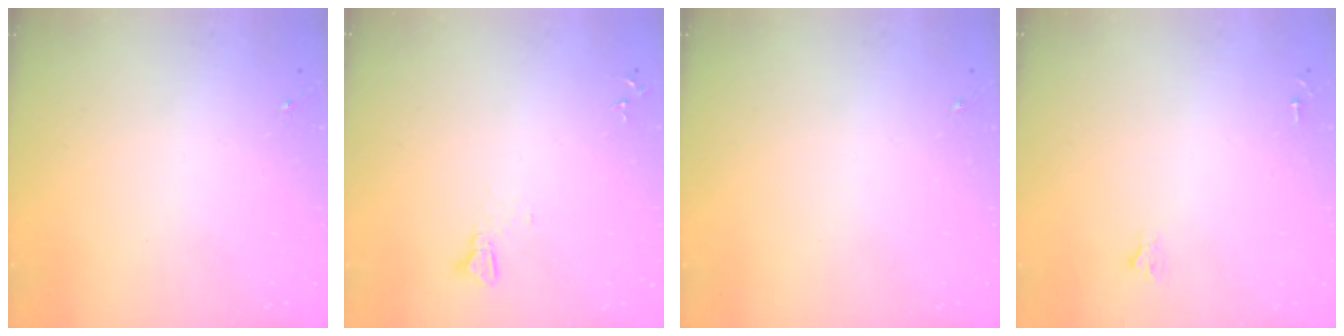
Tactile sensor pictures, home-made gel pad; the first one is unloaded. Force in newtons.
{"total": 3.2, "press": 3.1, "slide": 0.3}
{"total": 0.0}
{"total": 1.9, "press": 1.9, "slide": 0.2}